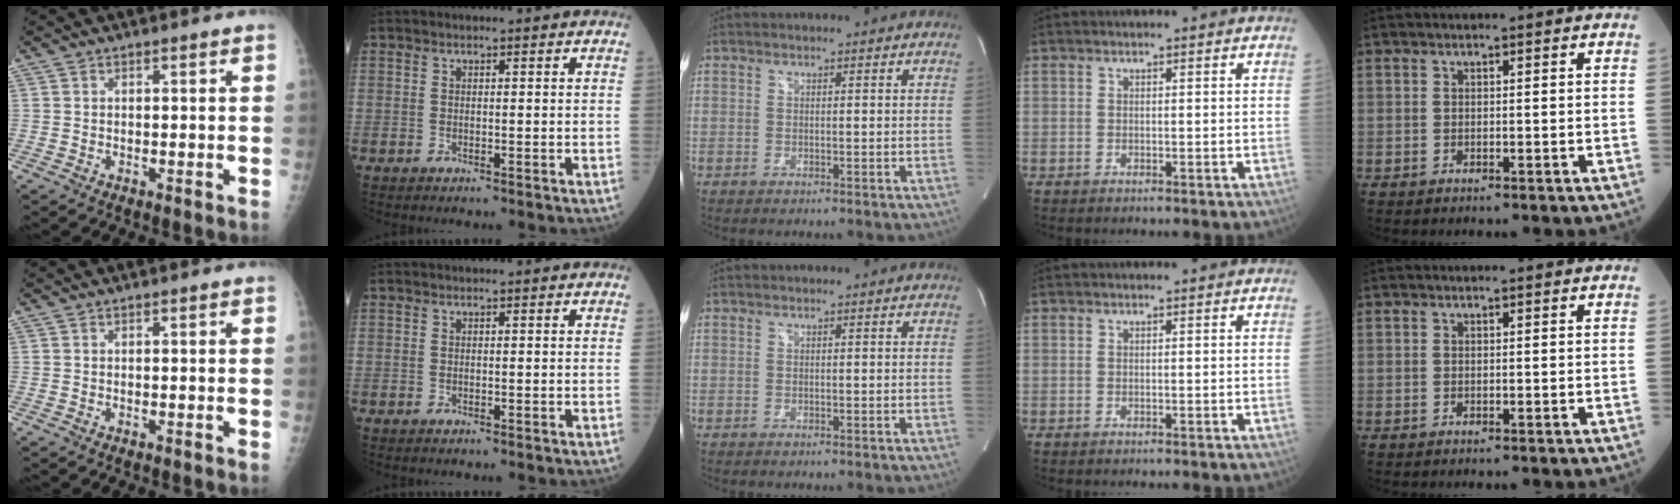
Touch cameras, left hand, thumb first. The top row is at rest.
{}